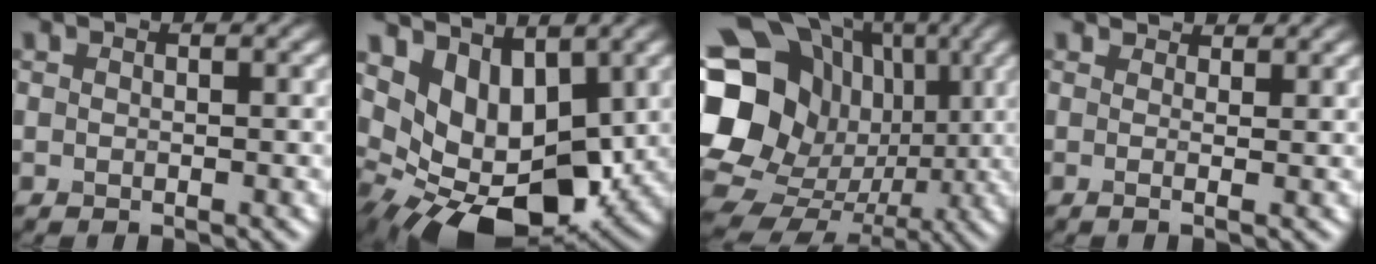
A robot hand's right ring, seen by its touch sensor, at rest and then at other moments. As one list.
[{"total": 8.7, "force": [1.8, 5.3, 6.7], "torque": [-0.114, -0.017, 0.040]}, {"total": 21.6, "force": [2.6, 19.3, 9.4], "torque": [-0.219, 0.036, 0.024]}, {"total": 3.4, "force": [2.5, 1.0, 2.1], "torque": [-0.027, -0.003, 0.008]}]